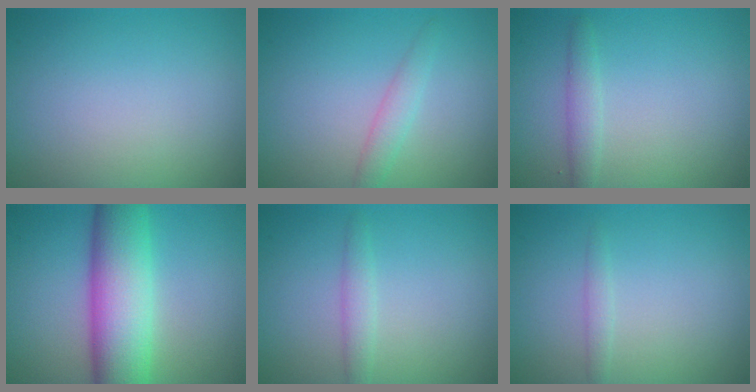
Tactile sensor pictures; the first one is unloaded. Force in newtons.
{"total": 1.7, "press": 1.7, "slide": 0.1}
{"total": 1.5, "press": 1.5, "slide": 0.1}
{"total": 9.4, "press": 9.4, "slide": 0.4}
{"total": 1.4, "press": 1.4, "slide": 0.0}
{"total": 0.8, "press": 0.8, "slide": 0.0}